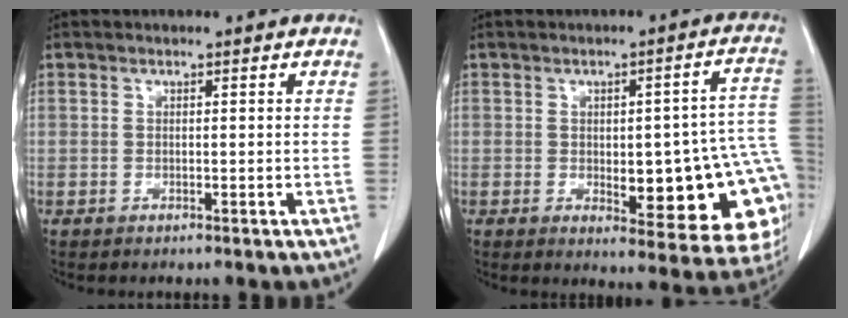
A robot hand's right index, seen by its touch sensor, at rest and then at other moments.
{"total": 18.4, "force": [-3.3, 6.2, 17.0], "torque": [-0.117, 0.028, -0.018]}